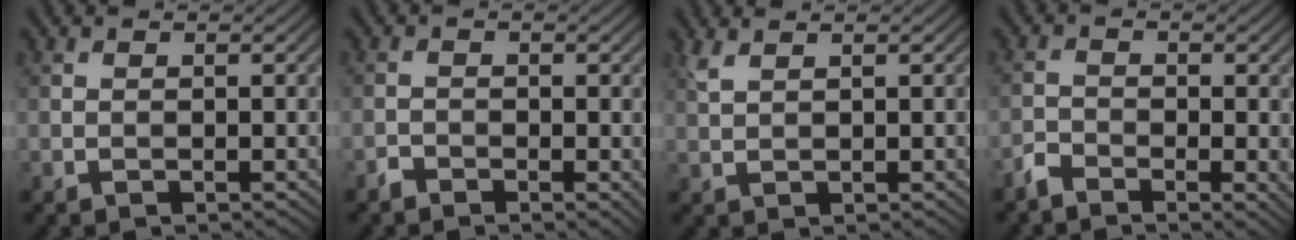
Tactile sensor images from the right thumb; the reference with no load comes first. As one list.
[{"total": 2.0, "force": [-1.3, 1.0, 1.1], "torque": [-0.019, -0.001, -0.028]}, {"total": 1.5, "force": [1.2, 0.2, 0.9], "torque": [-0.031, 0.007, 0.030]}, {"total": 3.5, "force": [-2.3, 1.5, 2.2], "torque": [-0.043, -0.007, -0.050]}]